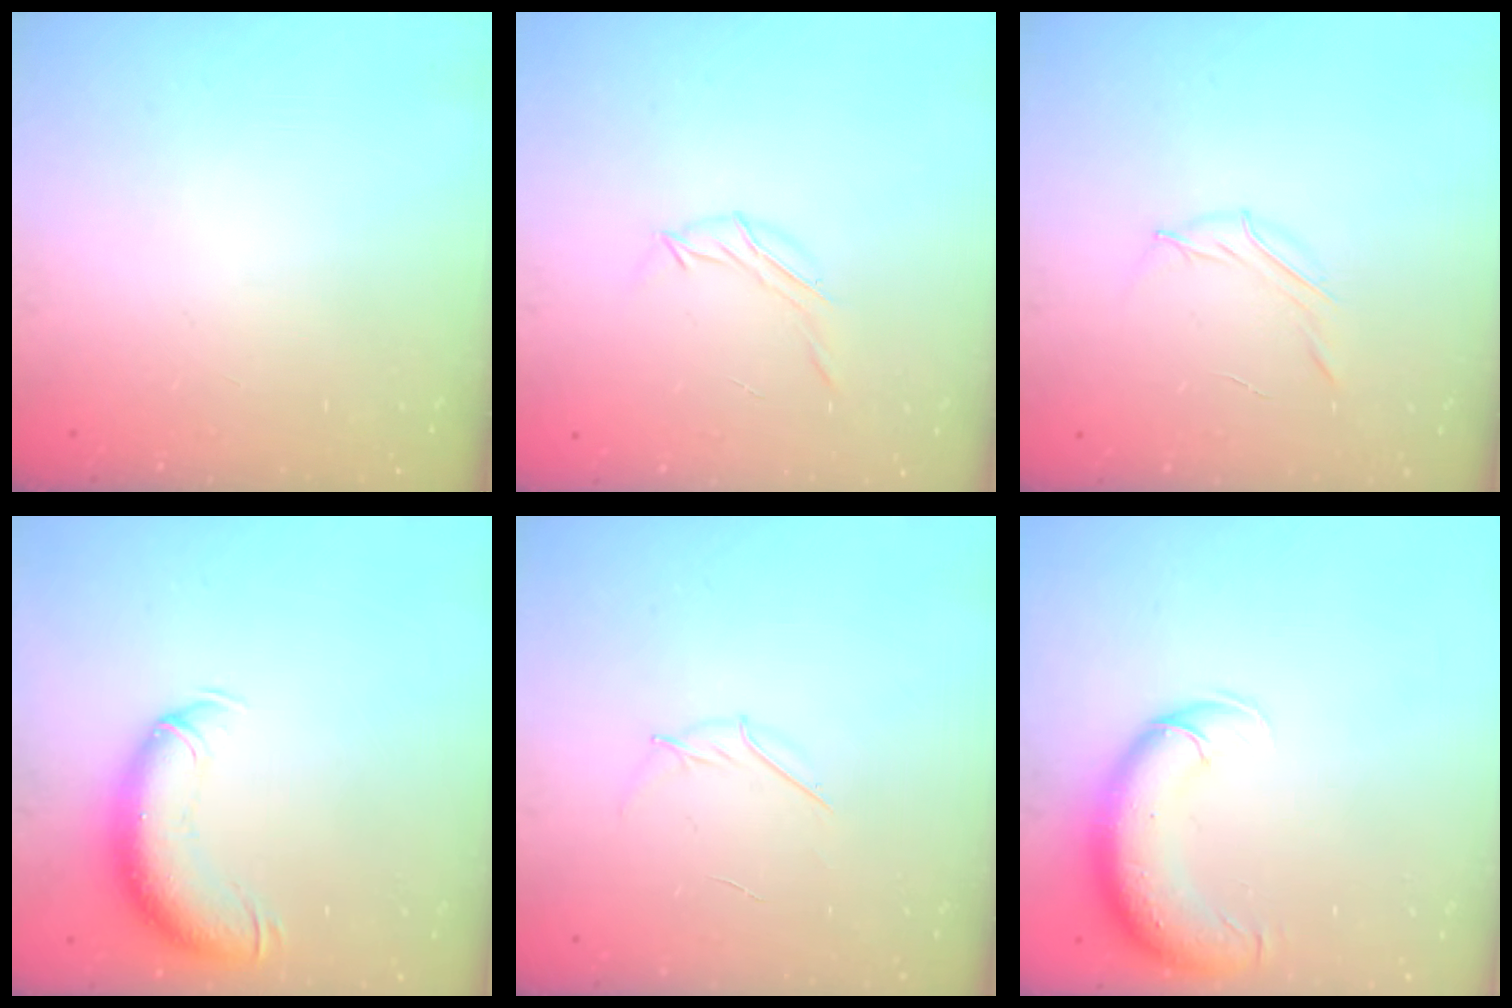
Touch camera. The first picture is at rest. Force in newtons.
{"total": 6.1, "press": 5.9, "slide": 1.4}
{"total": 4.0, "press": 3.8, "slide": 1.0}
{"total": 12.5, "press": 12.2, "slide": 3.0}
{"total": 3.8, "press": 3.6, "slide": 1.1}
{"total": 11.0, "press": 10.6, "slide": 2.8}